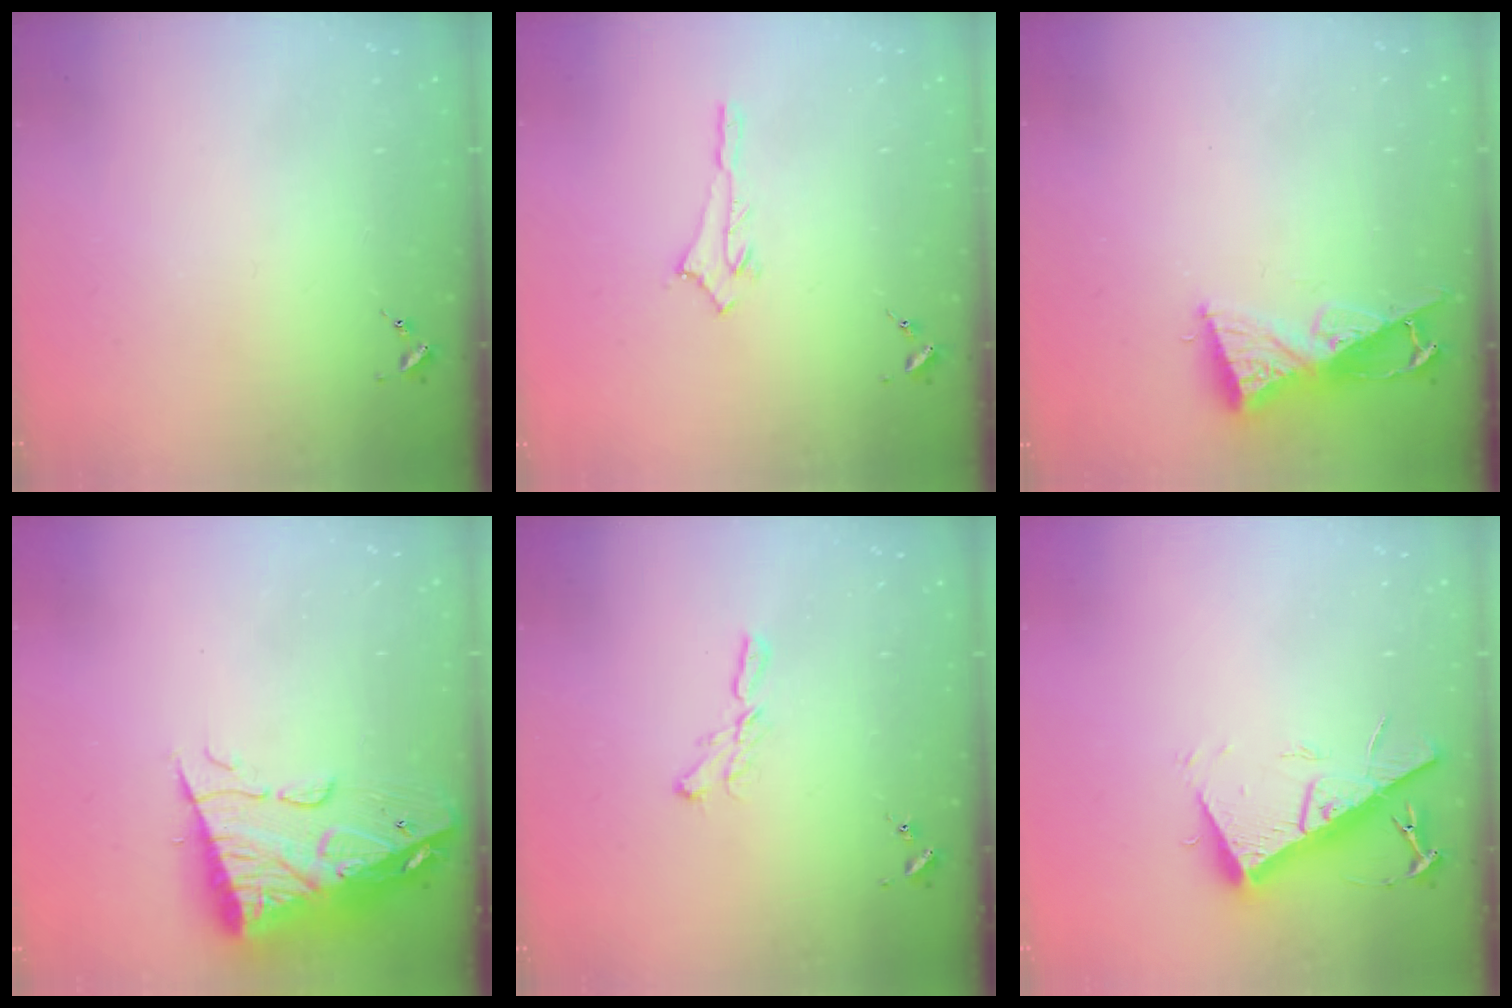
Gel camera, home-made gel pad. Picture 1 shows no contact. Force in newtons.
{"total": 2.9, "press": 2.9, "slide": 0.2}
{"total": 8.9, "press": 8.9, "slide": 0.3}
{"total": 14.9, "press": 14.8, "slide": 1.2}
{"total": 5.6, "press": 5.6, "slide": 0.2}
{"total": 14.3, "press": 14.3, "slide": 0.4}